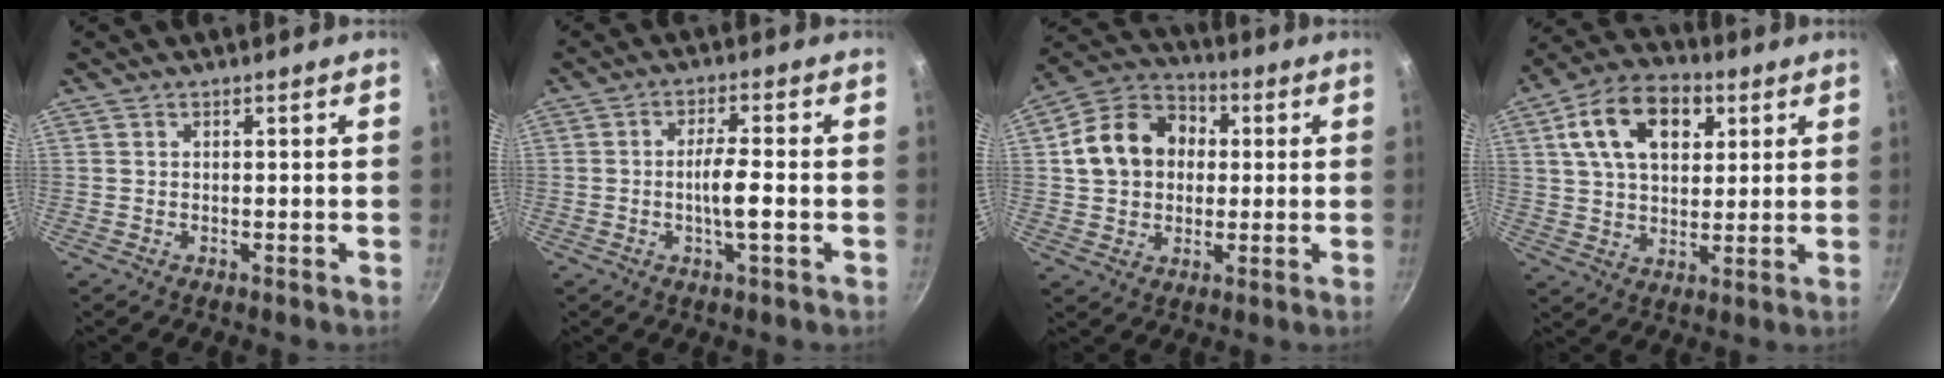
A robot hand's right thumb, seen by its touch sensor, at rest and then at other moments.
{"total": 5.5, "force": [-1.2, 0.9, 5.3], "torque": [-0.099, 0.011, -0.025]}
{"total": 14.3, "force": [1.9, 11.5, 8.3], "torque": [-0.118, 0.026, 0.016]}
{"total": 15.2, "force": [5.4, 9.8, 10.3], "torque": [-0.151, 0.002, 0.080]}